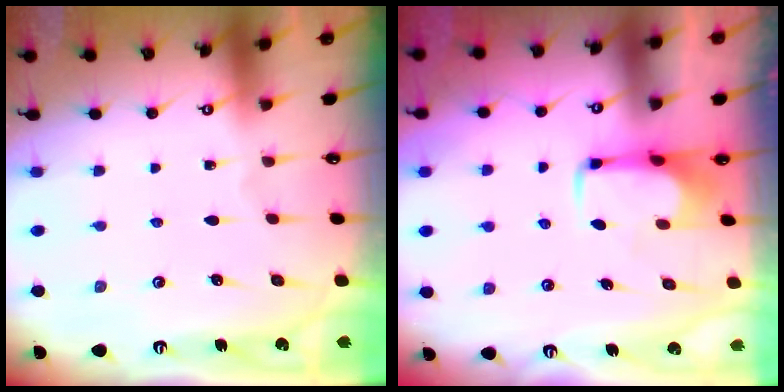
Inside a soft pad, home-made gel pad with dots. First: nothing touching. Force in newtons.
{"total": 1.4, "press": 1.3, "slide": 0.5}